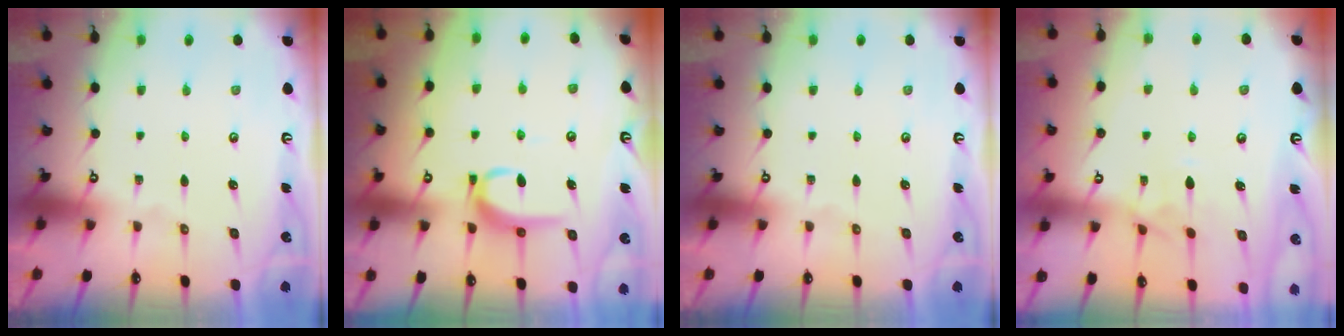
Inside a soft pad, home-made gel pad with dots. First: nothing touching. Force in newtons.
{"total": 7.3, "press": 7.3, "slide": 0.4}
{"total": 0.0}
{"total": 1.2, "press": 0.9, "slide": 0.8}